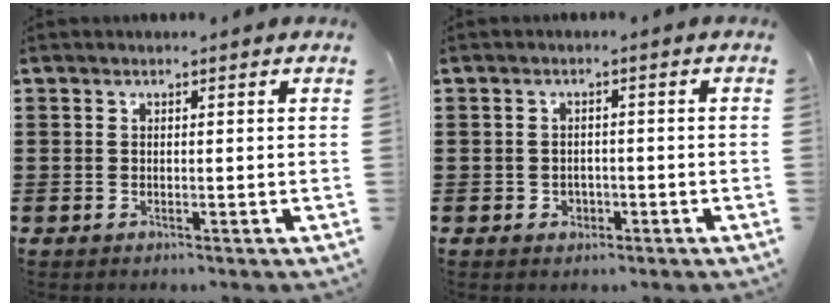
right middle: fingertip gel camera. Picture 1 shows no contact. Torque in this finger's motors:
{"motor_torque": [0.48, -0.27, -0.01, 0.00]}